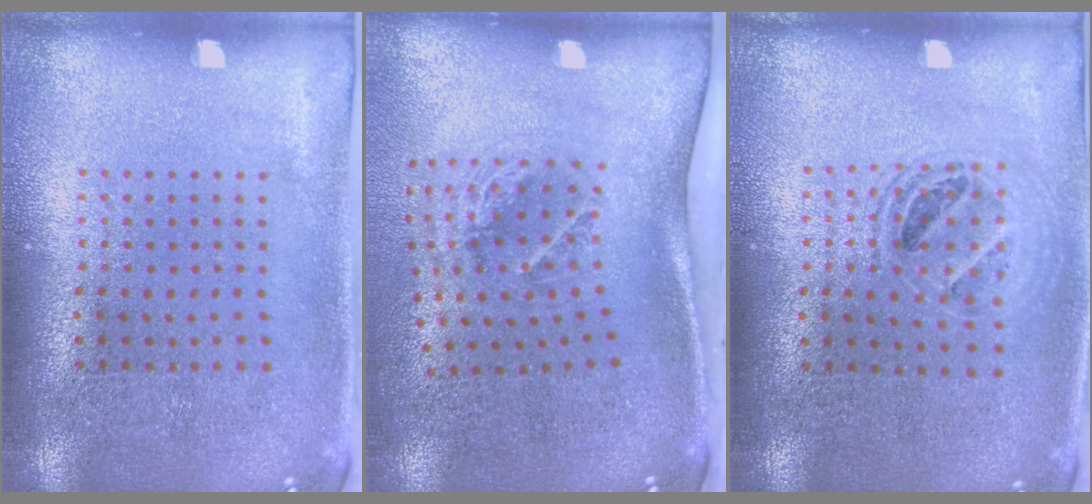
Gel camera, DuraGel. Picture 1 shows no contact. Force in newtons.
{"total": 2.1, "press": 1.3, "slide": 1.7}
{"total": 1.4, "press": 1.2, "slide": 0.6}